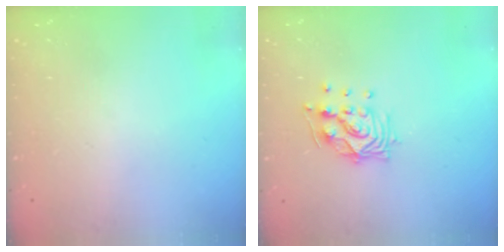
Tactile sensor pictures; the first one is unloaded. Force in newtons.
{"total": 11.0, "press": 11.0, "slide": 0.9}